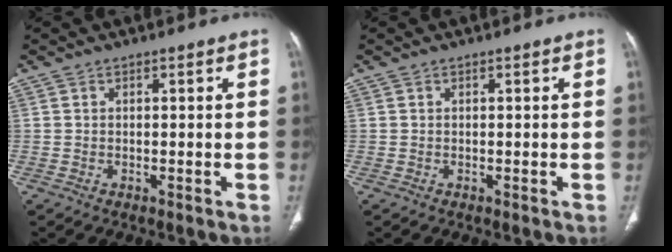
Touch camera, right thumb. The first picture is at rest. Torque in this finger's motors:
{"motor_torque": [-0.64, 0.19, -0.48, 0.20, -0.03]}